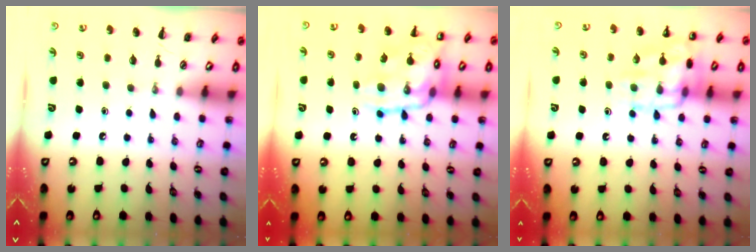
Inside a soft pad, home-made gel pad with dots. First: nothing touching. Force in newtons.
{"total": 15.5, "press": 15.3, "slide": 2.0}
{"total": 14.0, "press": 14.0, "slide": 1.3}